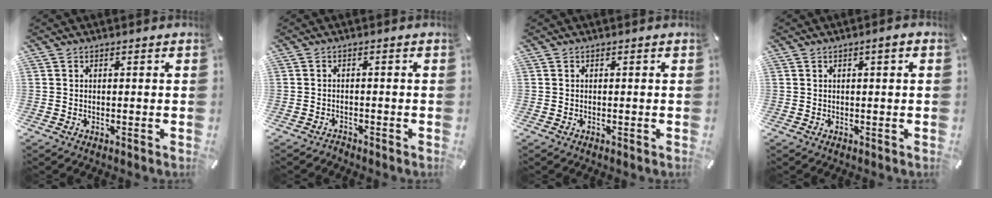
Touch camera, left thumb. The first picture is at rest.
{"total": 1.3, "force": [-1.2, 0.4, 0.2], "torque": [-0.006, 0.006, -0.028]}
{"total": 0.0}
{"total": 2.1, "force": [0.3, 0.3, 2.1], "torque": [-0.037, 0.002, 0.005]}